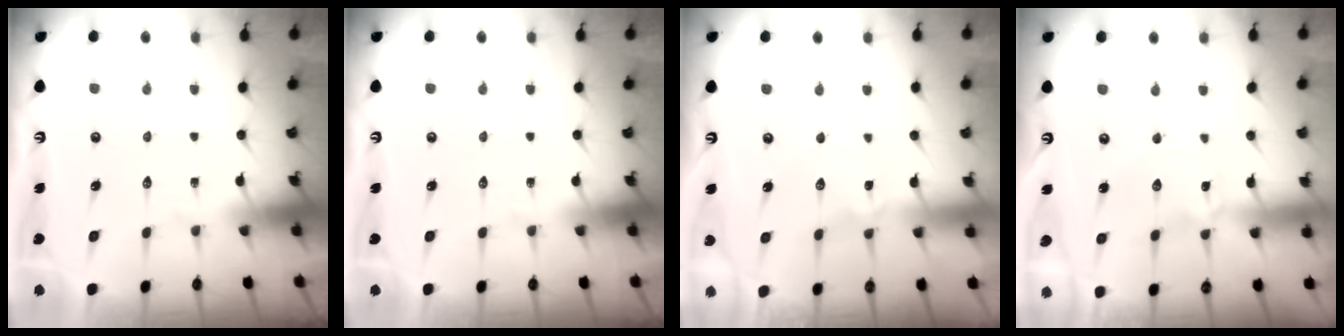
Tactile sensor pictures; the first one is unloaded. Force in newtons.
{"total": 0.0}
{"total": 0.0}
{"total": 0.0}